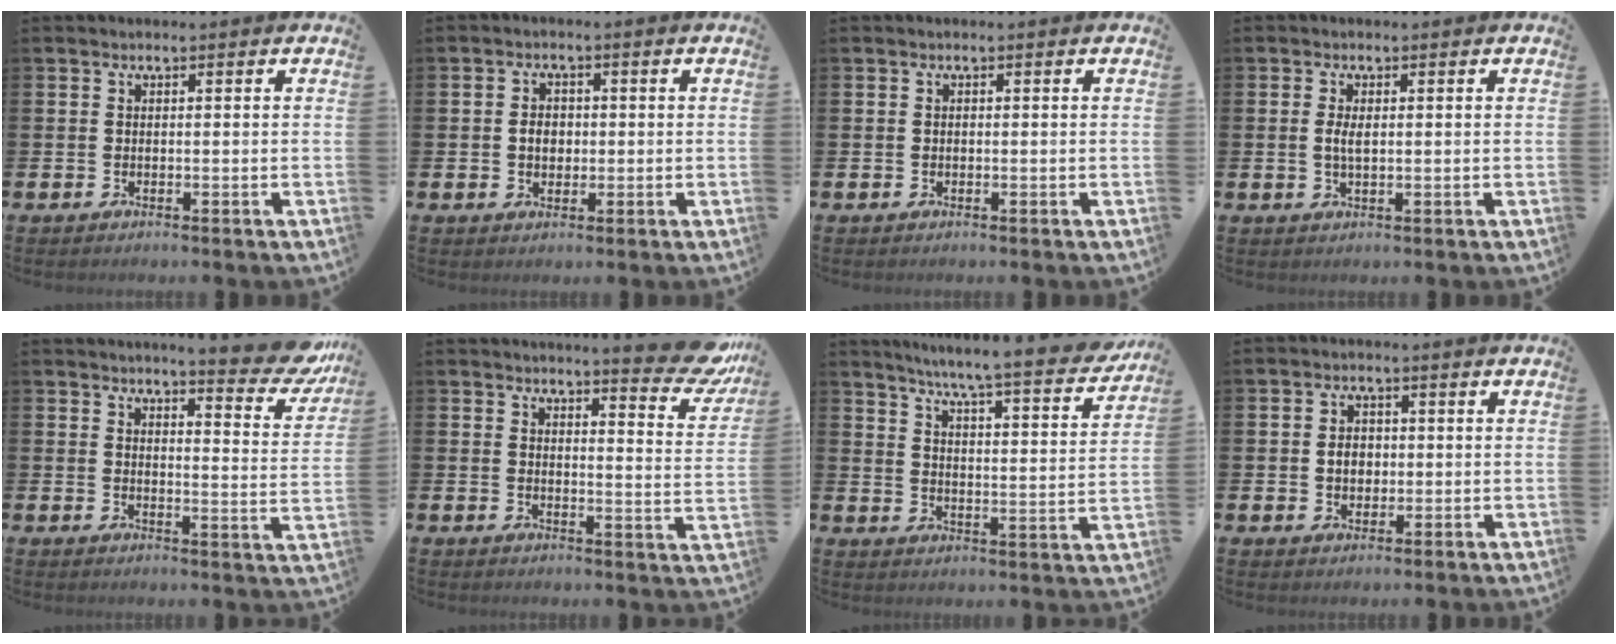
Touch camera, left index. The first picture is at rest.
{"total": 2.6, "force": [0.0, 2.1, 1.5], "torque": [-0.014, 0.003, -0.007]}
{"total": 0.0}
{"total": 2.3, "force": [0.2, 1.0, 2.1], "torque": [-0.039, 0.004, 0.001]}
{"total": 6.2, "force": [5.8, 0.0, 2.2], "torque": [-0.040, -0.045, 0.093]}
{"total": 7.1, "force": [6.5, 0.9, 2.8], "torque": [-0.029, -0.052, 0.108]}
{"total": 7.4, "force": [6.7, -0.1, 3.1], "torque": [-0.068, -0.056, 0.108]}
{"total": 2.7, "force": [0.0, 2.3, 1.5], "torque": [-0.015, 0.002, -0.007]}